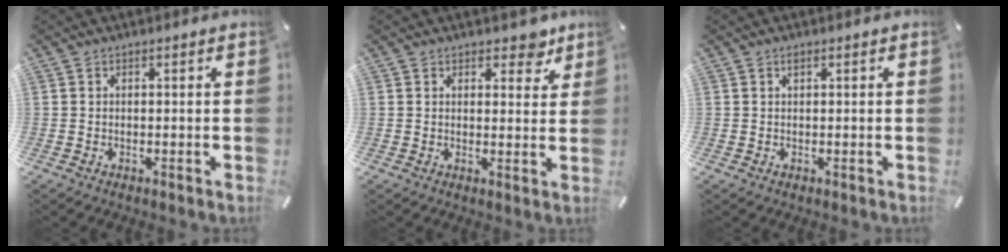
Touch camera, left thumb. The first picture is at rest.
{"total": 5.5, "force": [3.9, 3.2, 2.2], "torque": [0.001, -0.024, 0.059]}
{"total": 0.9, "force": [0.3, 0.6, 0.7], "torque": [-0.015, 0.001, 0.006]}